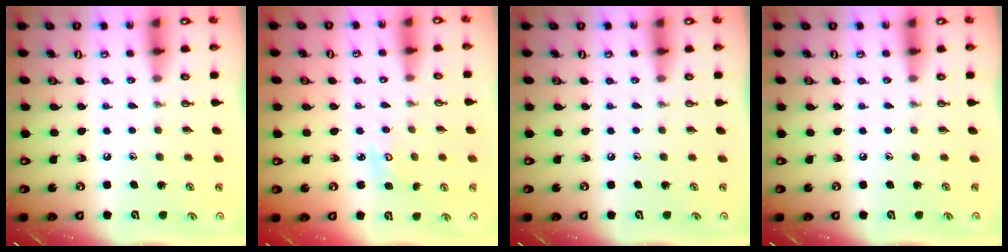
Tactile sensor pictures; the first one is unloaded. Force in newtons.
{"total": 3.1, "press": 3.1, "slide": 0.4}
{"total": 0.0}
{"total": 0.0}